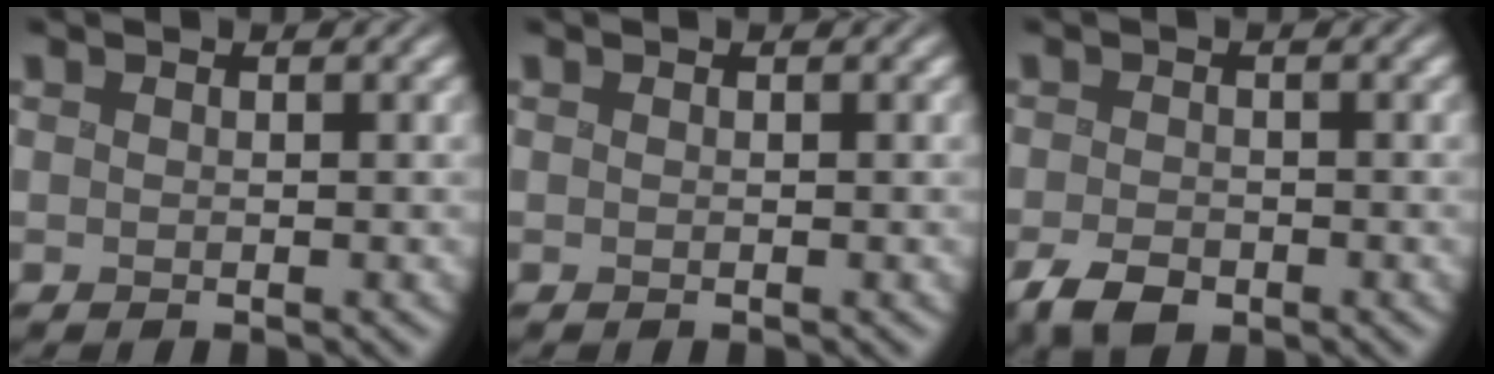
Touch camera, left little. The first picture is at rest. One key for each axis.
{"total": 0.0}
{"total": 3.0, "fx": -1.9, "fy": 1.7, "fz": 1.6, "tx": -0.029, "ty": -0.007, "tz": -0.038}